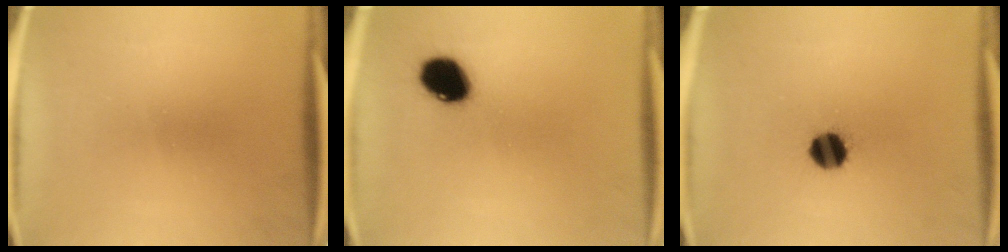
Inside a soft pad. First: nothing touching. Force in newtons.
{"total": 9.0}
{"total": 6.9}